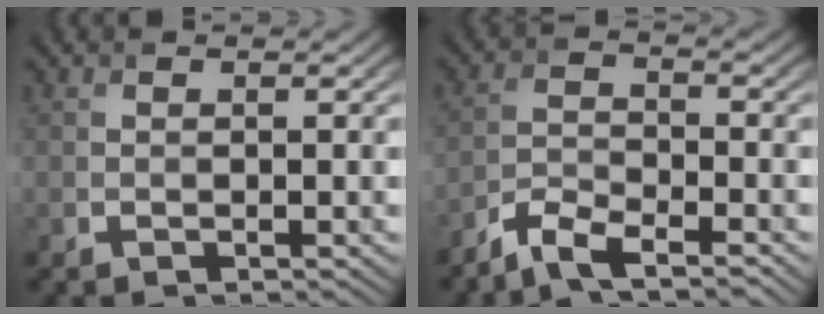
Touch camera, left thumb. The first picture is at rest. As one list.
[{"total": 4.8, "force": [-3.9, 1.0, 2.5], "torque": [-0.056, -0.004, -0.087]}]